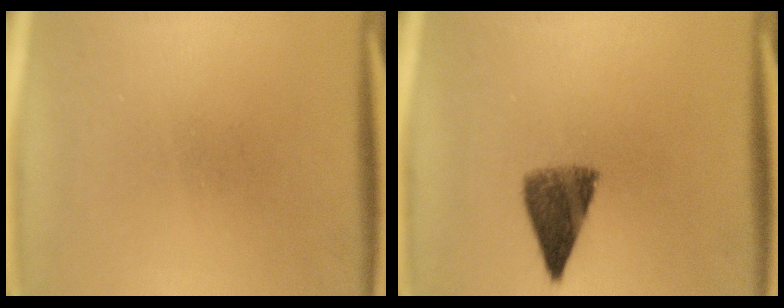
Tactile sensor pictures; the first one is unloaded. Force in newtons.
{"total": 6.7}